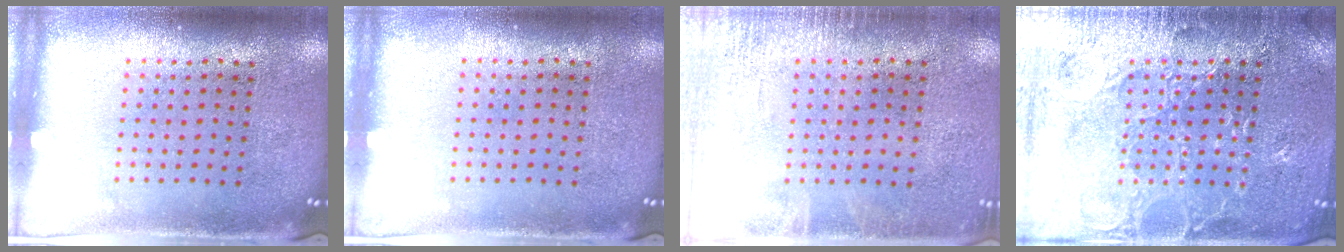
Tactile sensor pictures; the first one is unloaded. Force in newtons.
{"total": 0.0}
{"total": 1.7, "press": 1.7, "slide": 0.3}
{"total": 5.6, "press": 5.5, "slide": 0.7}